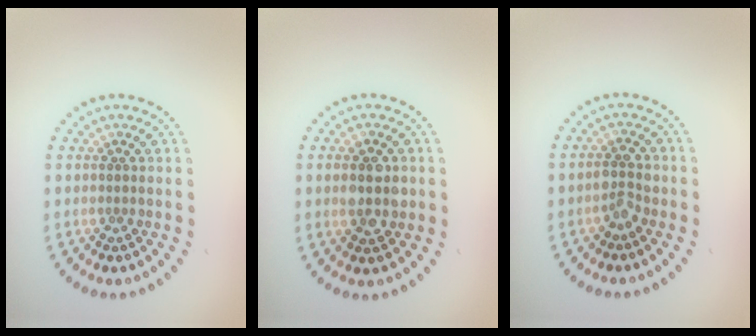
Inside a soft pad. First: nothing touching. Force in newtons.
{"total": 3.3, "press": 3.3, "slide": 0.2}
{"total": 1.9, "press": 1.9, "slide": 0.5}